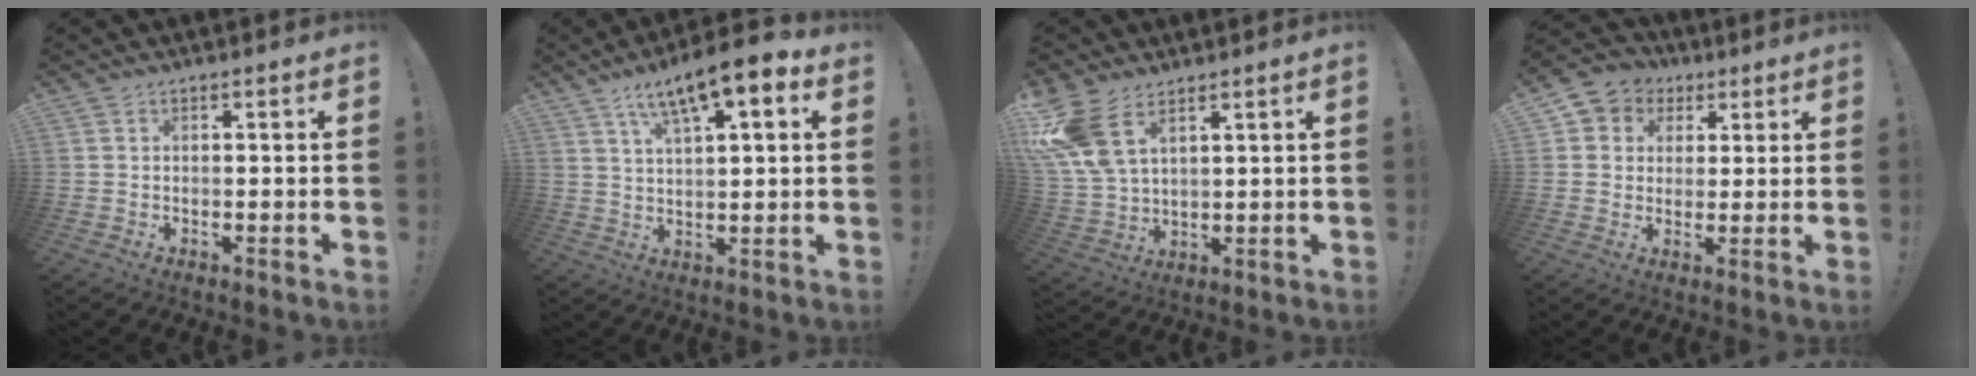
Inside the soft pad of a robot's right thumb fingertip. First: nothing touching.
{"total": 10.6, "force": [6.3, 2.7, 8.1], "torque": [-0.136, -0.031, 0.107]}
{"total": 11.1, "force": [6.3, 5.7, 7.2], "torque": [-0.148, -0.028, 0.125]}
{"total": 6.9, "force": [1.4, 6.6, 1.7], "torque": [-0.024, -0.001, 0.034]}